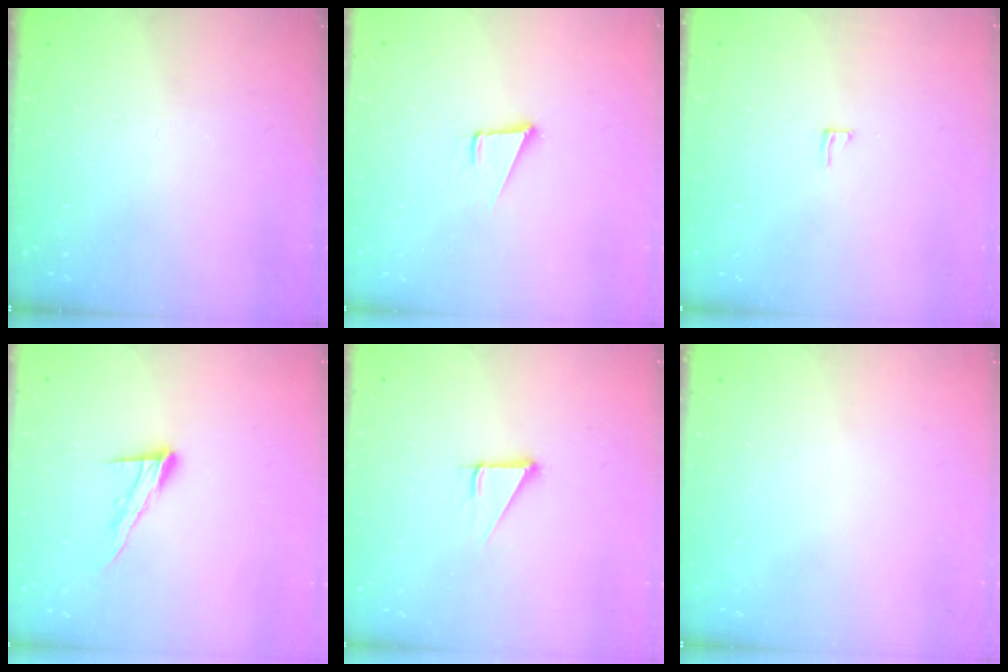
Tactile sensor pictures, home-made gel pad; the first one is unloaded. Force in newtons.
{"total": 3.4, "press": 2.4, "slide": 2.4}
{"total": 3.1, "press": 3.1, "slide": 0.2}
{"total": 9.8, "press": 9.8, "slide": 0.6}
{"total": 2.9, "press": 2.9, "slide": 0.1}
{"total": 0.0}